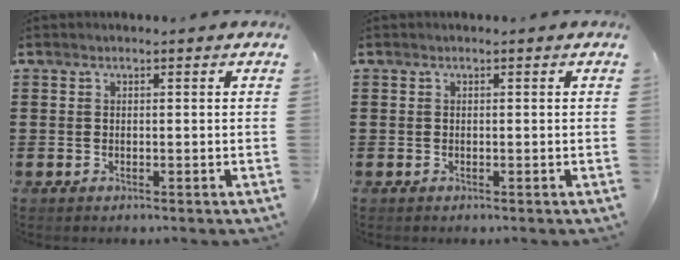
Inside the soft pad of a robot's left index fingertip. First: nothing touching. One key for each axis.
{"total": 0.0}